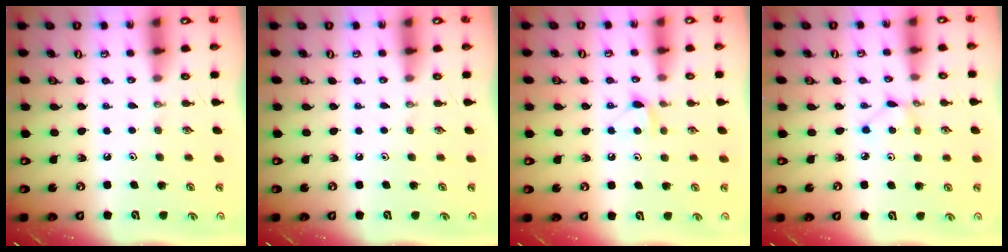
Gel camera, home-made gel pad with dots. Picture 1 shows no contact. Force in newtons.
{"total": 0.0}
{"total": 5.8, "press": 5.7, "slide": 0.9}
{"total": 2.4, "press": 2.4, "slide": 0.2}